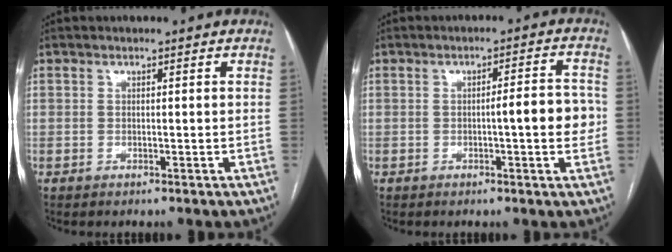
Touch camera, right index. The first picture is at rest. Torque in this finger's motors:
{"motor_torque": [0.76, -0.10, 0.24, 0.07]}